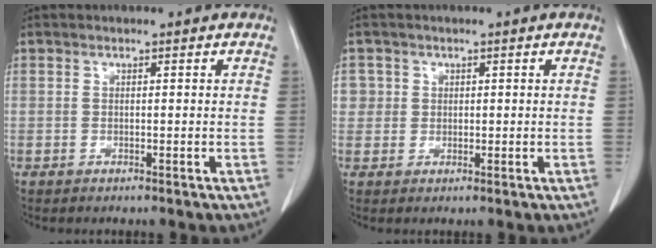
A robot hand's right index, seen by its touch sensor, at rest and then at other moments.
{"total": 2.5, "force": [0.6, 2.4, -0.1], "torque": [0.020, 0.001, 0.007]}